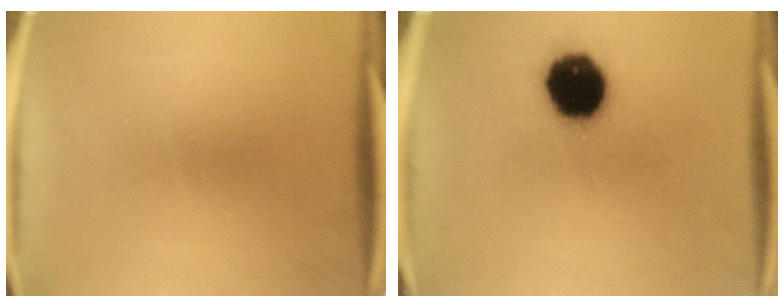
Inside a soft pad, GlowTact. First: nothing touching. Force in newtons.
{"total": 16.5}